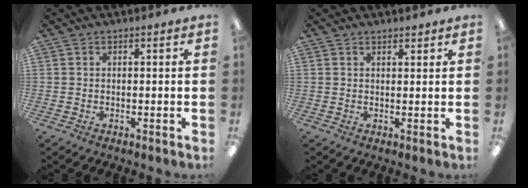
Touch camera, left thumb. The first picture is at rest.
{"total": 1.4, "force": [1.3, 0.5, 0.2], "torque": [0.004, -0.005, 0.024]}